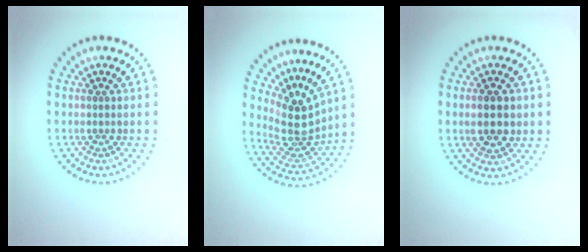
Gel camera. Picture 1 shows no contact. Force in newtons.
{"total": 3.9, "press": 3.0, "slide": 2.5}
{"total": 3.2, "press": 3.2, "slide": 0.1}